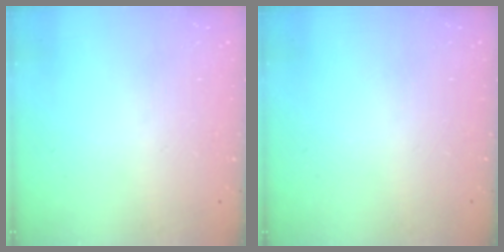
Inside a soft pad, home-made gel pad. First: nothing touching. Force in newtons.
{"total": 0.0}